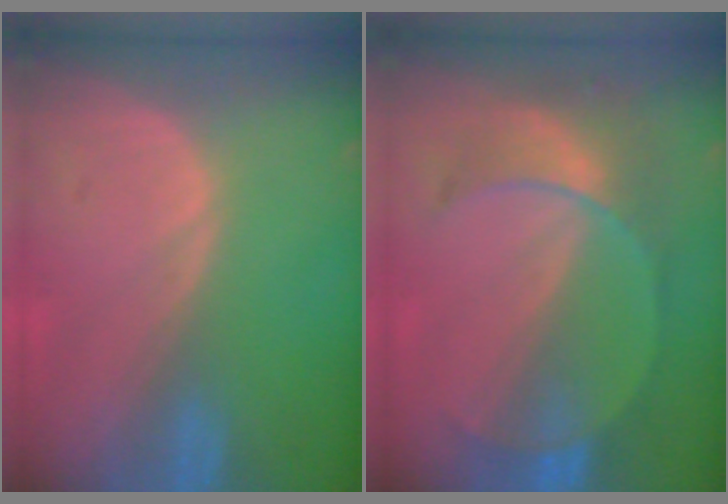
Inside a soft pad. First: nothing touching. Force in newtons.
{"total": 7.3, "press": 7.0, "slide": 1.8}